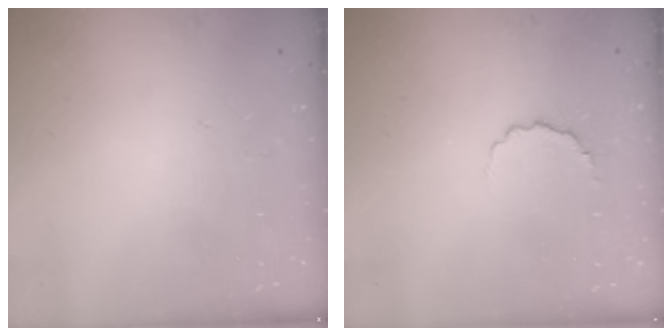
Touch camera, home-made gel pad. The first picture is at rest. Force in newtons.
{"total": 5.0, "press": 4.8, "slide": 1.3}